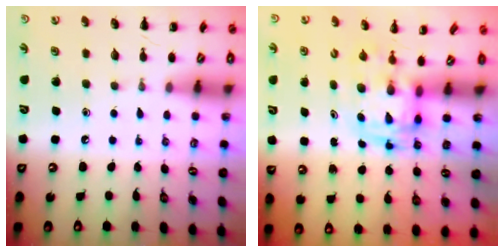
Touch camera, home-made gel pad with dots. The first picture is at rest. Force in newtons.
{"total": 2.8, "press": 2.7, "slide": 0.6}